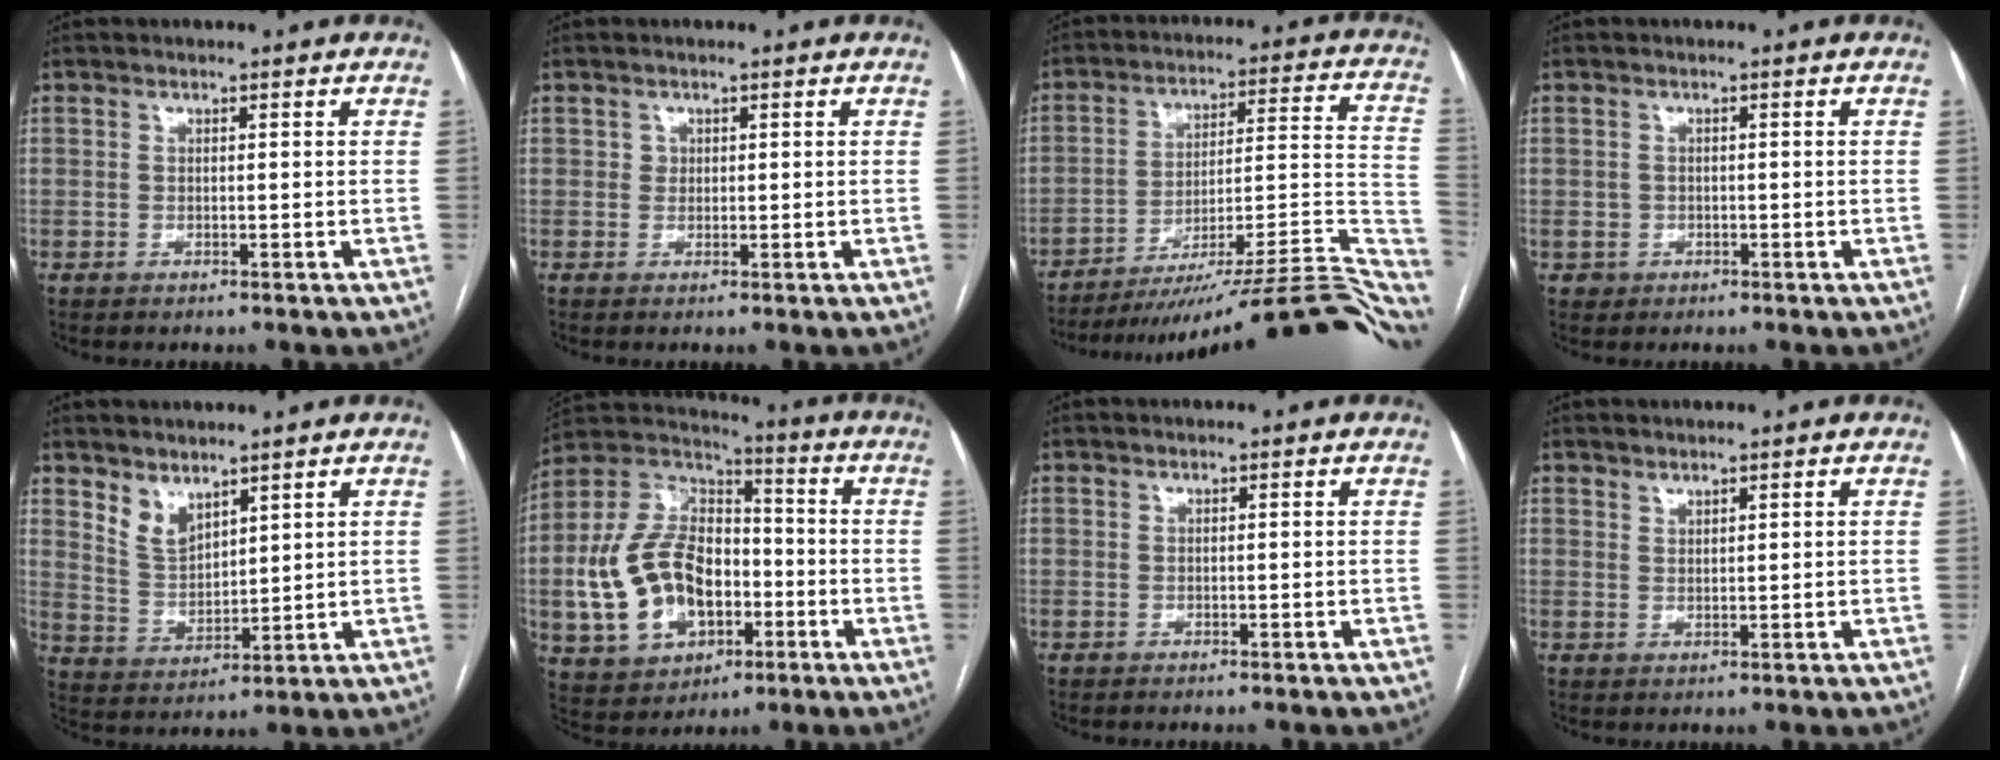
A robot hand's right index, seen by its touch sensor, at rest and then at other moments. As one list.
[{"total": 1.1, "force": [0.4, 1.1, 0.2], "torque": [0.003, 0.000, 0.003]}, {"total": 29.4, "force": [-24.6, 2.4, 15.9], "torque": [-0.112, 0.002, -0.336]}, {"total": 1.4, "force": [-0.4, 1.3, 0.1], "torque": [0.001, 0.006, -0.003]}, {"total": 5.5, "force": [4.2, 2.7, 2.3], "torque": [-0.049, -0.002, 0.096]}, {"total": 17.7, "force": [-3.4, 11.7, 12.8], "torque": [-0.284, 0.026, -0.047]}, {"total": 0.6, "force": [-0.5, 0.0, 0.3], "torque": [0.003, -0.001, -0.007]}, {"total": 1.1, "force": [1.1, 0.2, 0.2], "torque": [-0.004, -0.005, 0.022]}]